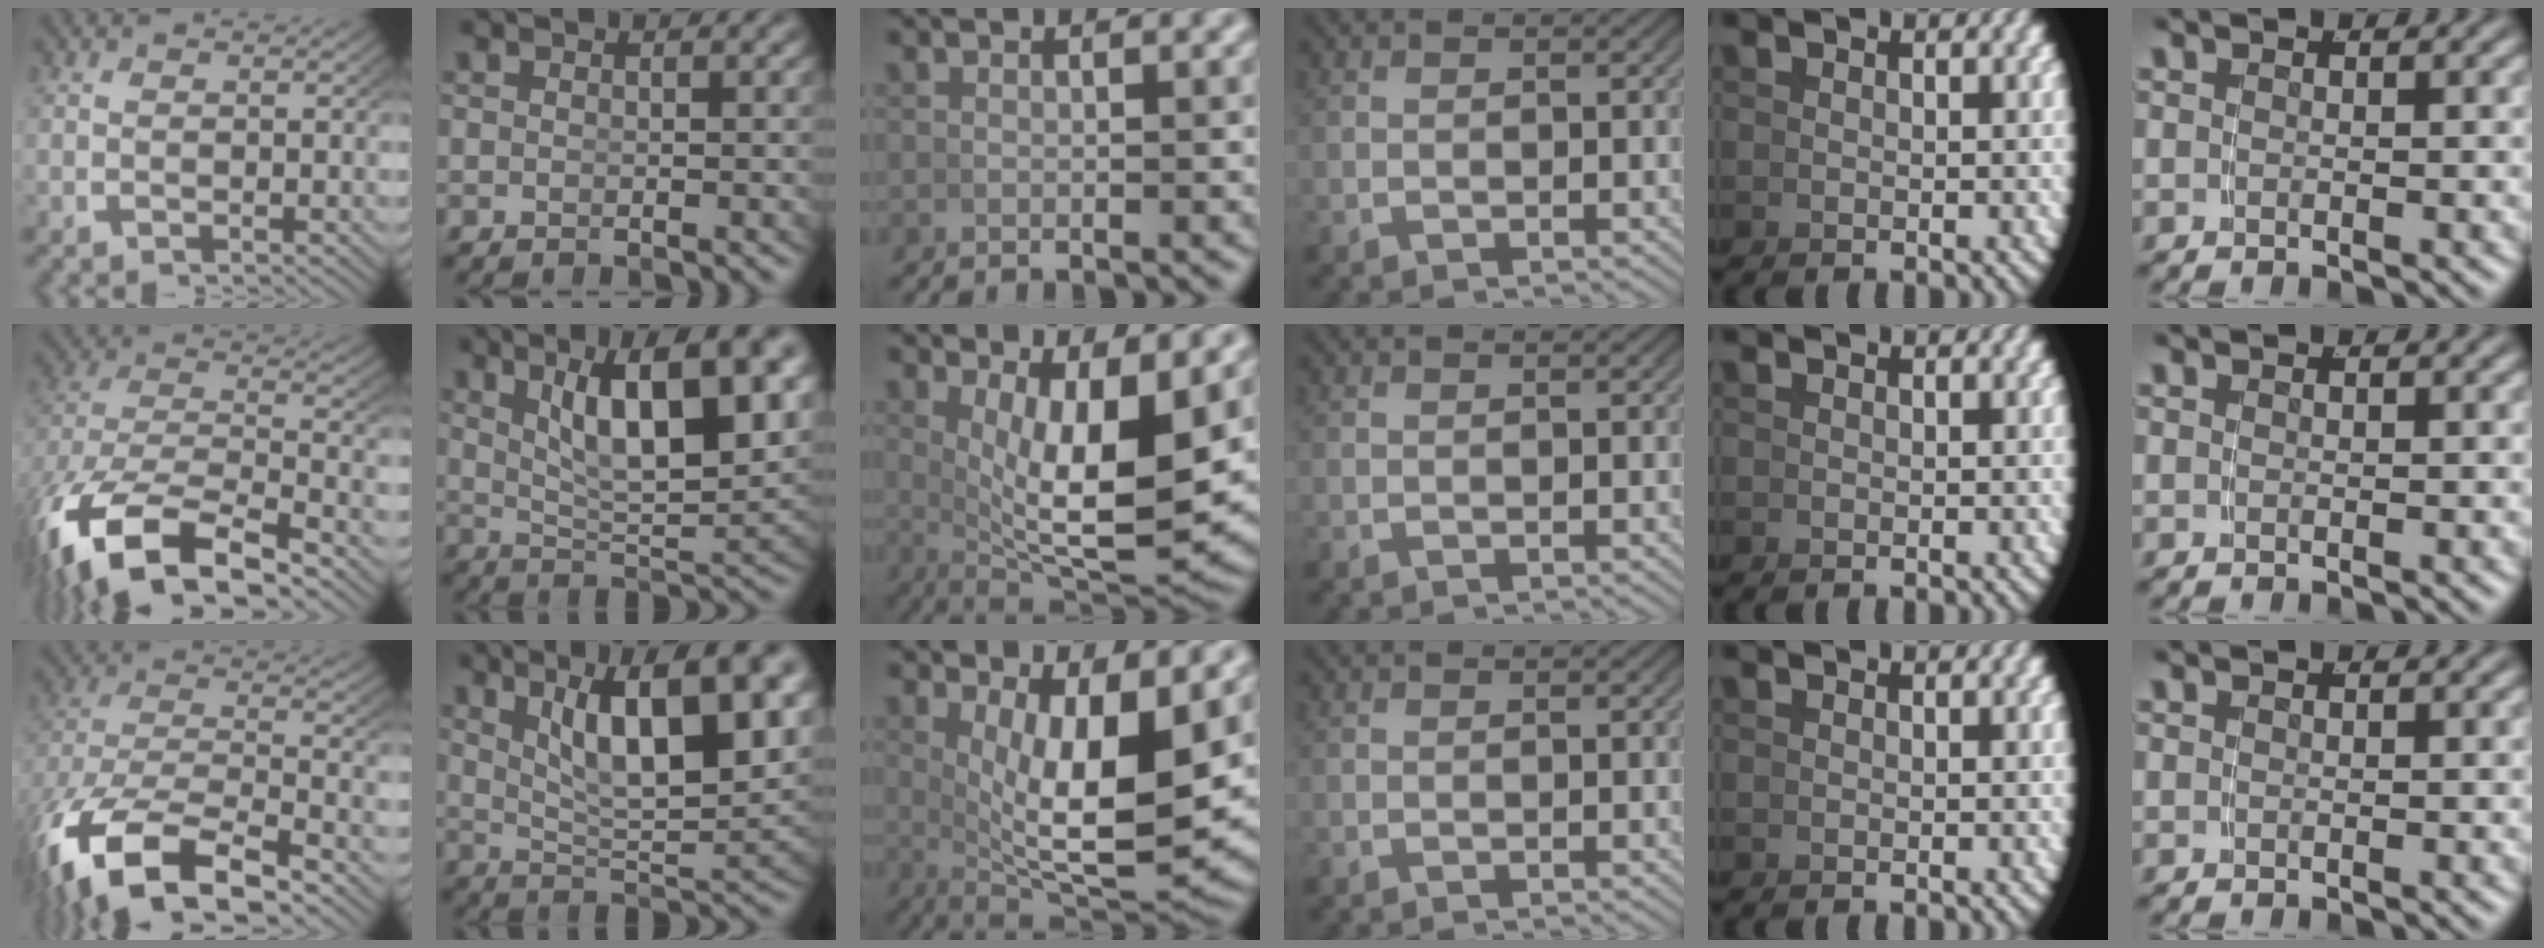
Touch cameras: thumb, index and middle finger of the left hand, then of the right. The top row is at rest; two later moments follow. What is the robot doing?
{"motion": "lift_and_place", "object": "cup"}